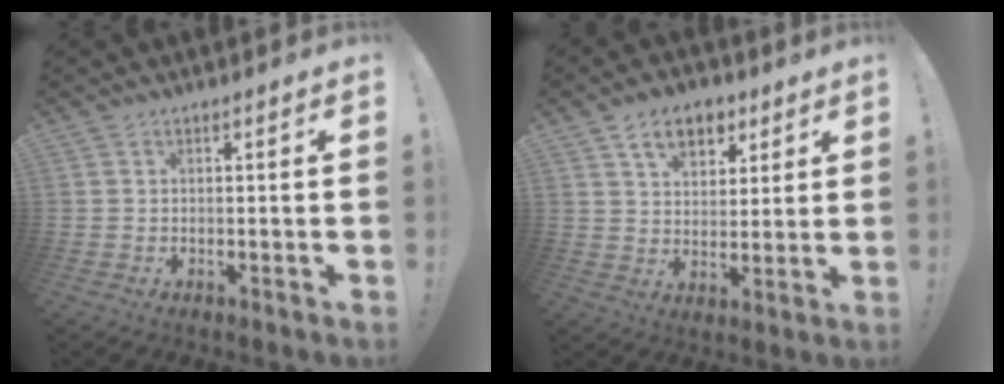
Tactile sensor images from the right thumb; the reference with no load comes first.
{"total": 10.9, "force": [5.8, 7.0, 6.0], "torque": [-0.084, -0.018, 0.108]}